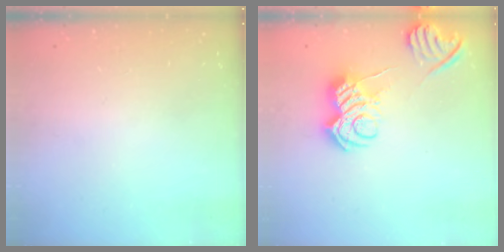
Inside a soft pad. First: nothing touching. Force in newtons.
{"total": 10.0, "press": 10.0, "slide": 0.8}